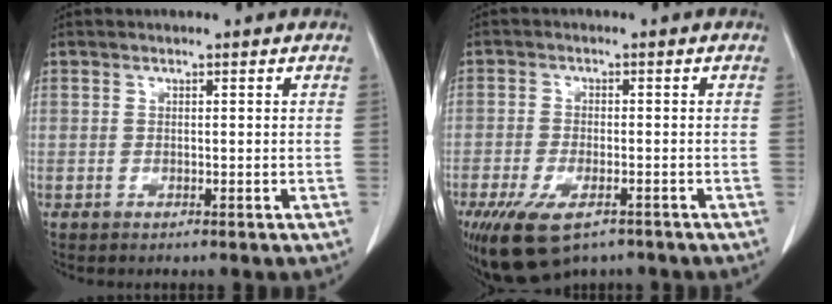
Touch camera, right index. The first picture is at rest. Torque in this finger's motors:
{"motor_torque": [1.07, -0.92, 0.49, 0.11]}